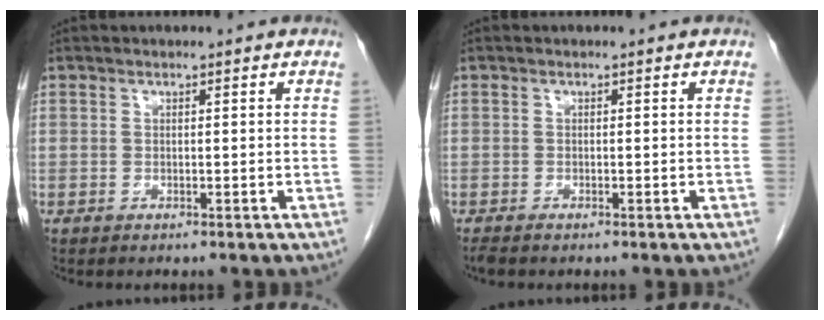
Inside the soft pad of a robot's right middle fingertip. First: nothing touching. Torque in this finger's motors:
{"motor_torque": [-0.09, 0.13, 0.00, 0.00]}